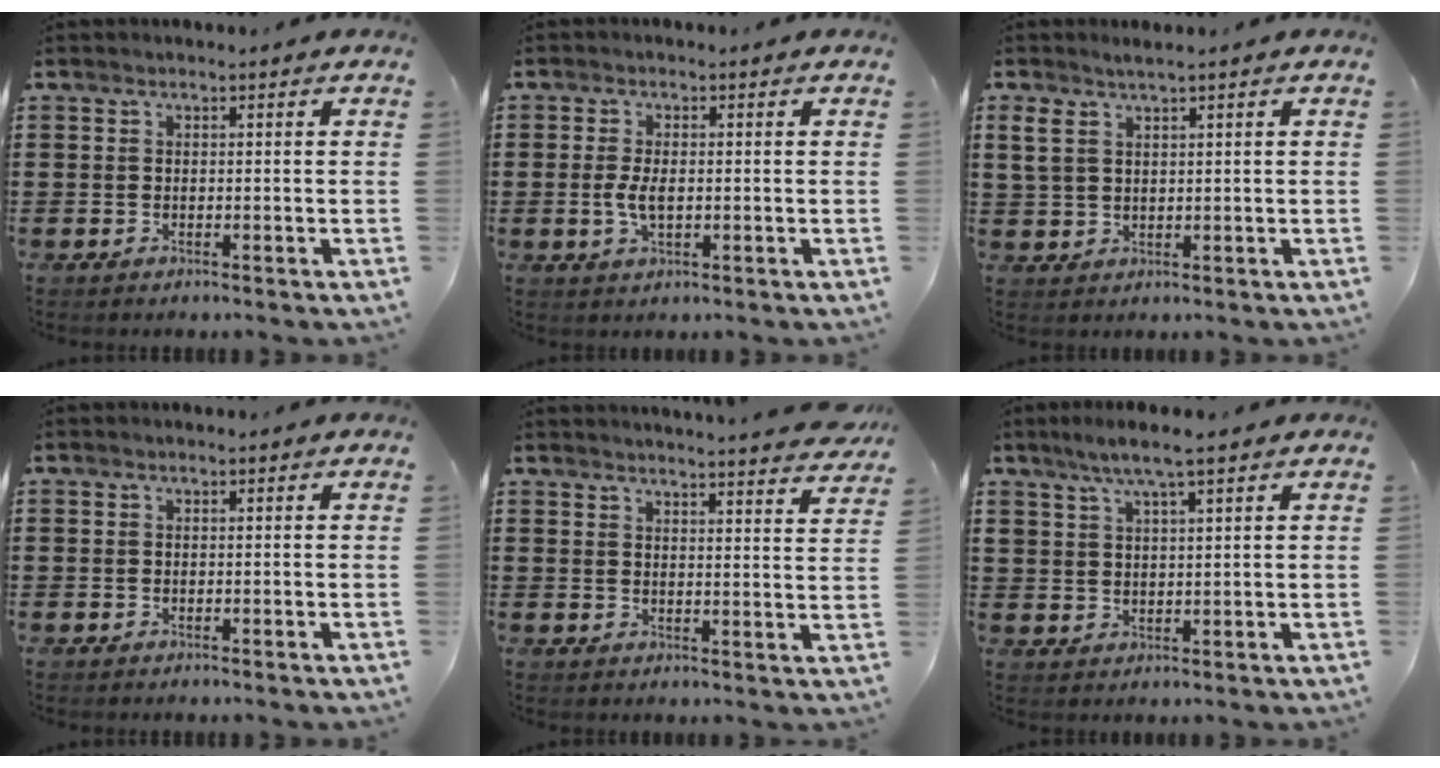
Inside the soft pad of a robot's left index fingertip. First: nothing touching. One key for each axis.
{"total": 3.6, "fx": -0.2, "fy": 1.6, "fz": 3.3, "tx": -0.077, "ty": -0.003, "tz": -0.009}
{"total": 2.7, "fx": 1.6, "fy": 1.0, "fz": 1.9, "tx": -0.042, "ty": 0.004, "tz": 0.030}
{"total": 0.0}
{"total": 4.0, "fx": 3.8, "fy": -0.7, "fz": 0.8, "tx": -0.022, "ty": -0.027, "tz": 0.066}
{"total": 4.7, "fx": 3.3, "fy": 0.7, "fz": 3.2, "tx": -0.068, "ty": 0.001, "tz": 0.058}